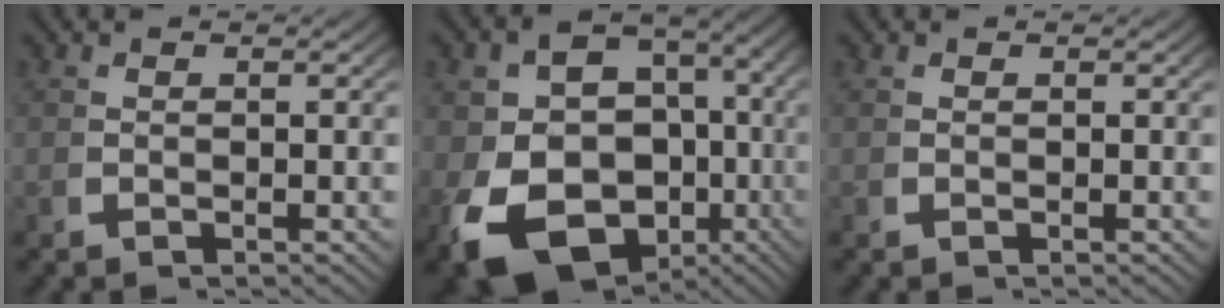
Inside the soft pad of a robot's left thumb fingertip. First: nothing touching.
{"total": 17.2, "force": [-5.1, 12.9, 10.2], "torque": [-0.229, -0.088, -0.047]}
{"total": 0.0}